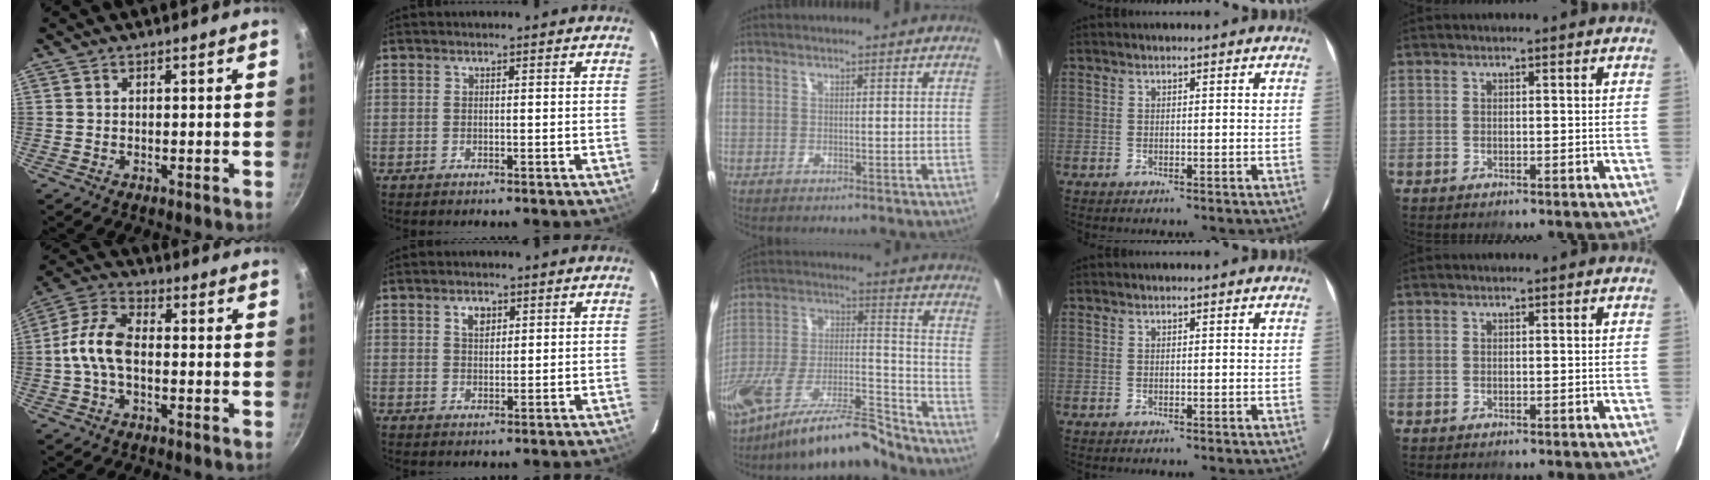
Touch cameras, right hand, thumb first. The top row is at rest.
{"thumb": {"total": 9.4, "force": [-1.1, 5.2, 7.8], "torque": [-0.151, 0.036, -0.037]}, "index": {"total": 3.1, "force": [1.4, 2.0, 1.9], "torque": [-0.029, 0.006, 0.026]}, "middle": {"total": 18.6, "force": [-14.7, 4.5, 10.5], "torque": [-0.197, -0.010, -0.253]}}